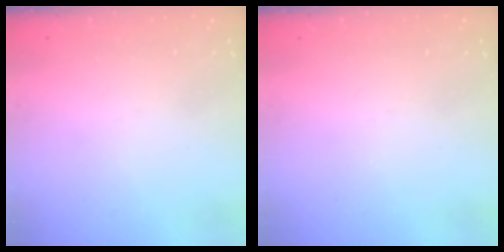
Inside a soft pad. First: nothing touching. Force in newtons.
{"total": 0.0}